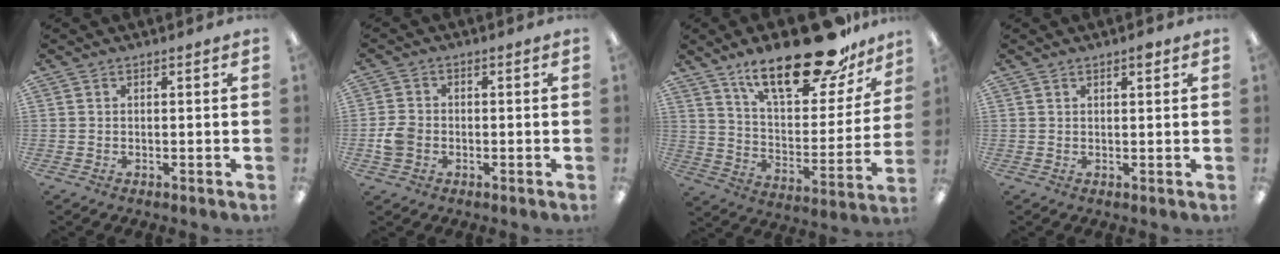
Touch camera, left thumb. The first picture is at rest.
{"total": 4.3, "force": [-1.2, 3.5, 2.2], "torque": [-0.043, 0.008, -0.023]}
{"total": 25.6, "force": [18.2, 9.2, 15.6], "torque": [-0.237, -0.108, 0.302]}
{"total": 2.2, "force": [1.4, 0.6, 1.5], "torque": [-0.024, 0.000, 0.022]}